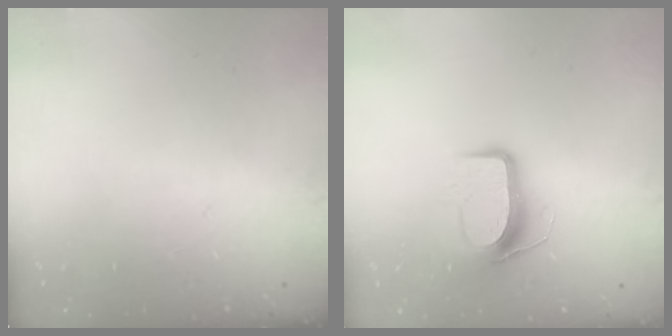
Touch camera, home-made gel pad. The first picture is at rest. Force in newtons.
{"total": 9.2, "press": 9.1, "slide": 0.9}